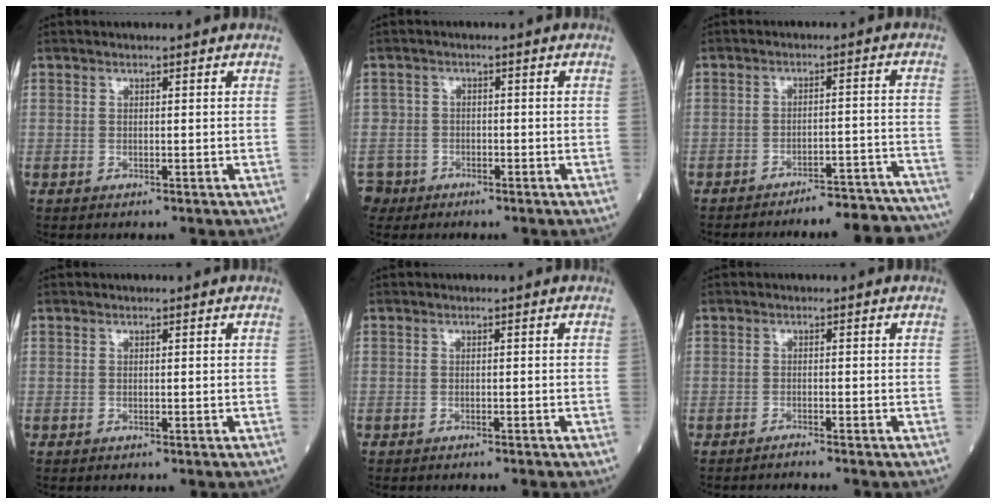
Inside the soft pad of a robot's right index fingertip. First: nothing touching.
{"total": 4.0, "force": [-2.1, 3.4, -0.5], "torque": [0.010, 0.011, -0.041]}
{"total": 15.0, "force": [-14.5, 1.3, 3.4], "torque": [-0.005, 0.023, -0.173]}
{"total": 0.0}
{"total": 1.0, "force": [-0.9, -0.1, 0.3], "torque": [-0.007, 0.000, -0.013]}
{"total": 1.3, "force": [-1.2, -0.4, 0.3], "torque": [-0.004, 0.001, -0.016]}